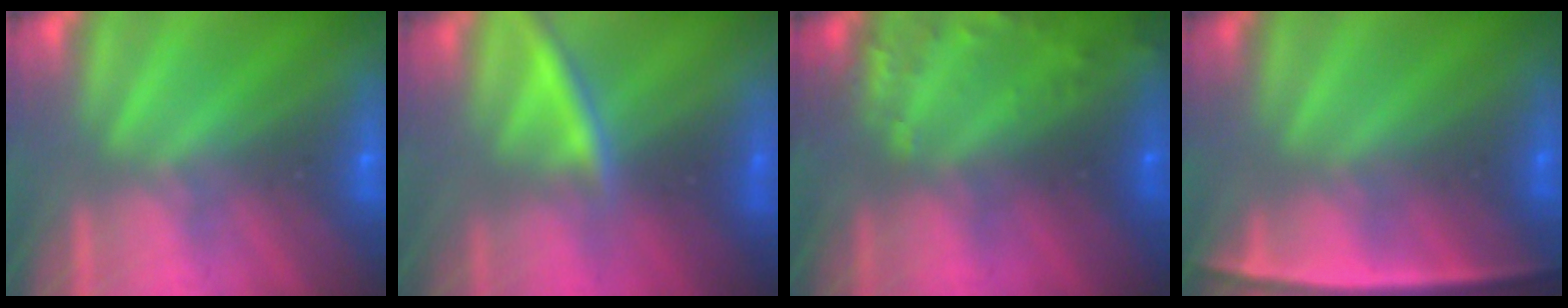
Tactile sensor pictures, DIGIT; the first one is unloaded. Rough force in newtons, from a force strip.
{"total": 2.3}
{"total": 6.3}
{"total": 2.2}